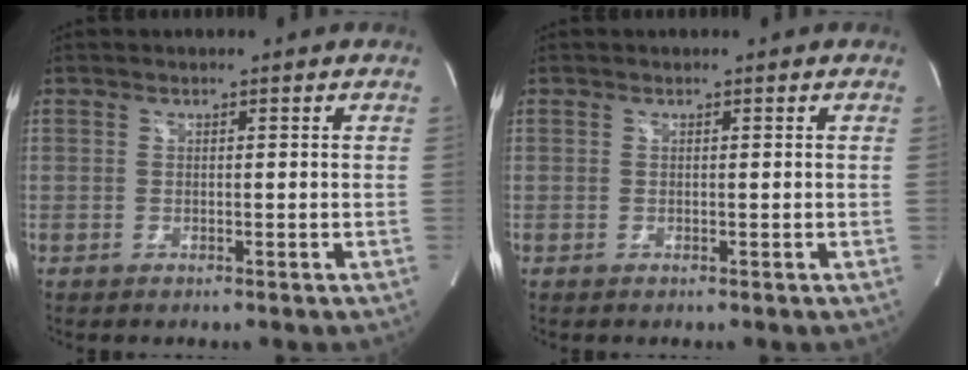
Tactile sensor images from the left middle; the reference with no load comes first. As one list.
[{"total": 0.0}]